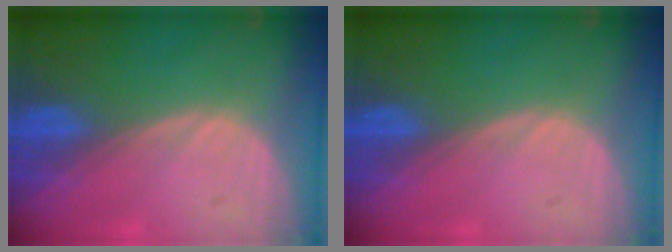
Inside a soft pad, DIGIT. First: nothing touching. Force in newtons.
{"total": 0.0}